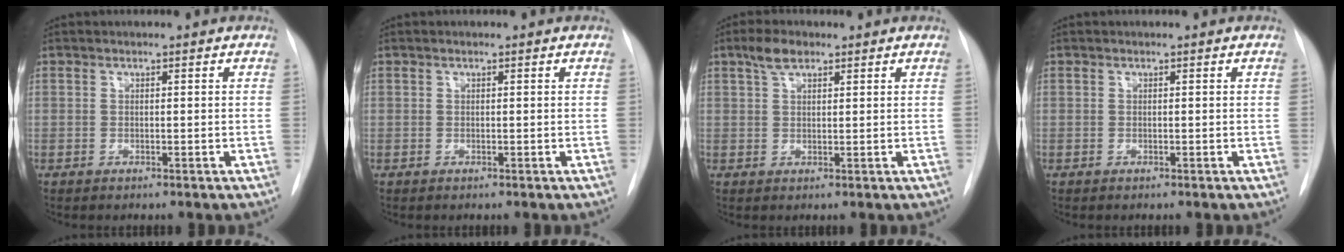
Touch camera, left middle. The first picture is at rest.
{"total": 0.0}
{"total": 3.3, "force": [2.2, 1.4, 2.0], "torque": [-0.043, 0.009, 0.042]}
{"total": 0.0}